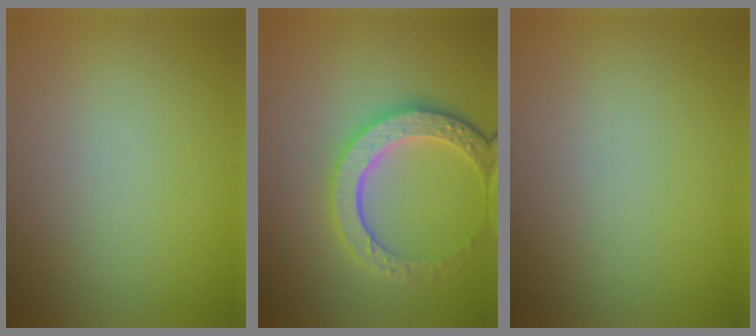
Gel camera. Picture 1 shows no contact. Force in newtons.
{"total": 5.6, "press": 4.3, "slide": 3.6}
{"total": 0.0}